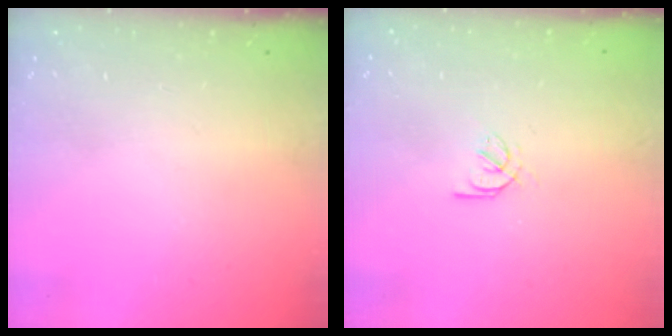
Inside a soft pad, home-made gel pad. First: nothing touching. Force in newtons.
{"total": 2.1, "press": 2.0, "slide": 0.5}